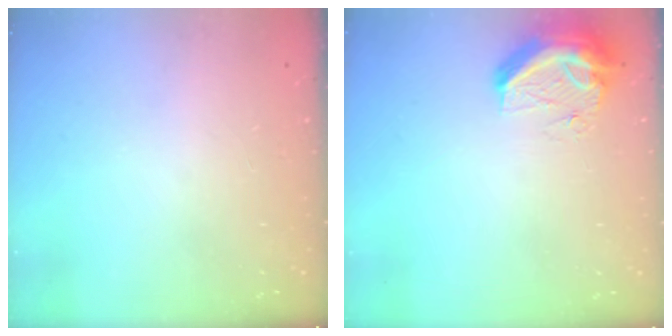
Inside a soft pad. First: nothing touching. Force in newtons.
{"total": 10.5, "press": 10.5, "slide": 0.7}